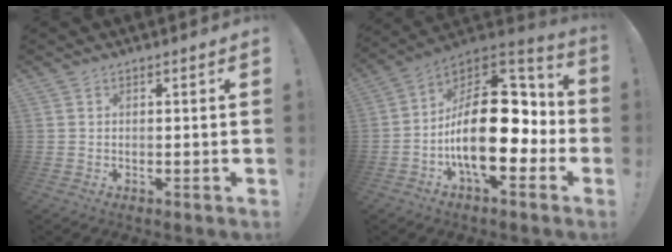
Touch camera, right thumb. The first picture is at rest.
{"total": 26.3, "force": [-3.0, 13.7, 22.3], "torque": [-0.376, 0.013, -0.040]}